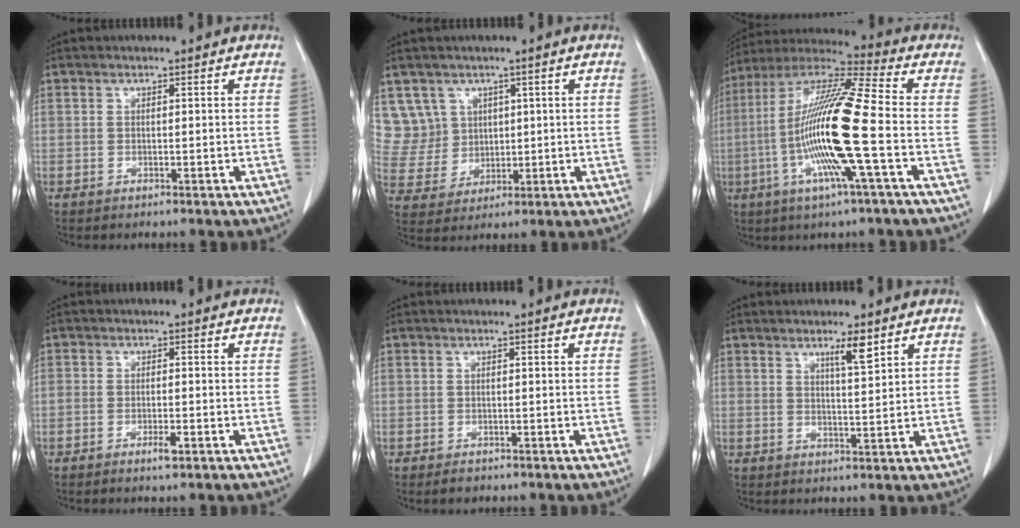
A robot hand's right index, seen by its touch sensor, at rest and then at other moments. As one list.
[{"total": 7.7, "force": [3.6, 6.7, 0.0], "torque": [-0.004, 0.027, 0.087]}, {"total": 17.4, "force": [-3.6, -0.1, 17.0], "torque": [-0.340, -0.006, -0.081]}, {"total": 2.4, "force": [-1.4, 0.6, 1.9], "torque": [-0.032, 0.001, -0.024]}, {"total": 1.4, "force": [-1.0, 0.8, 0.6], "torque": [-0.012, -0.001, -0.011]}, {"total": 3.8, "force": [2.5, 0.3, 2.8], "torque": [-0.050, -0.003, 0.044]}]